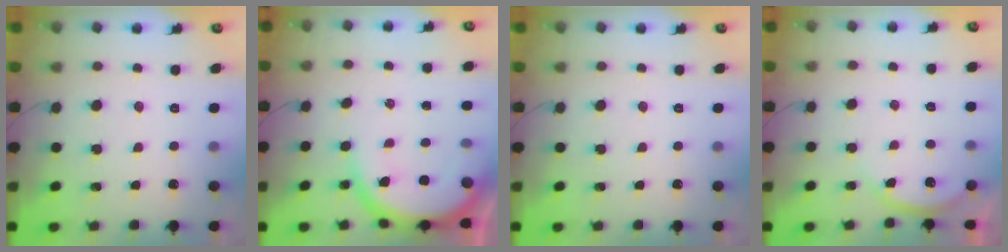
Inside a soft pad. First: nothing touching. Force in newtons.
{"total": 9.5, "press": 9.4, "slide": 0.9}
{"total": 0.0}
{"total": 3.0, "press": 2.9, "slide": 0.4}